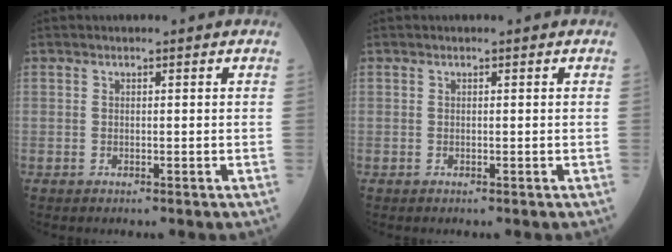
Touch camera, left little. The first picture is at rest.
{"total": 0.0}